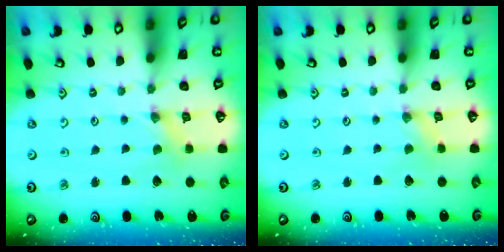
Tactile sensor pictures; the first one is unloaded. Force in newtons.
{"total": 0.6, "press": 0.5, "slide": 0.2}